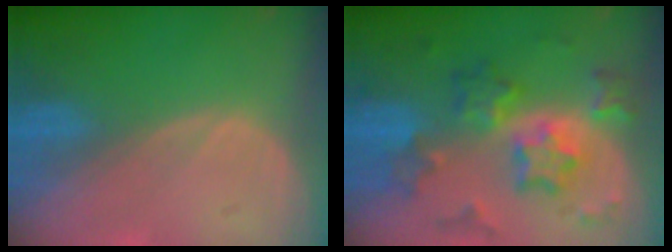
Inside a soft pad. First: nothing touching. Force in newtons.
{"total": 9.4, "press": 9.3, "slide": 0.7}